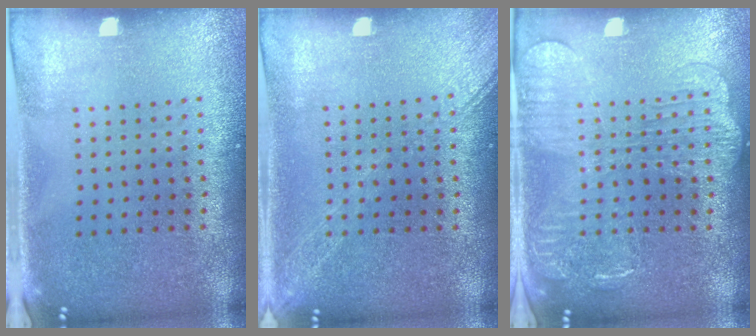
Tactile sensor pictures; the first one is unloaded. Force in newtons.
{"total": 2.6, "press": 2.6, "slide": 0.3}
{"total": 2.0, "press": 2.0, "slide": 0.4}